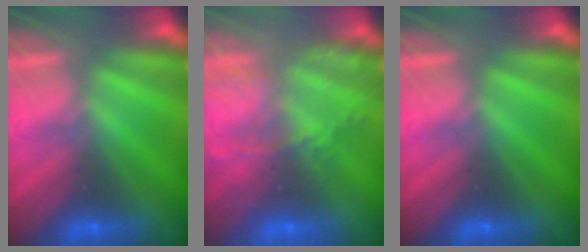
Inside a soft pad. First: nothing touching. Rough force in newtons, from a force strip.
{"total": 8.3}
{"total": 0.0}